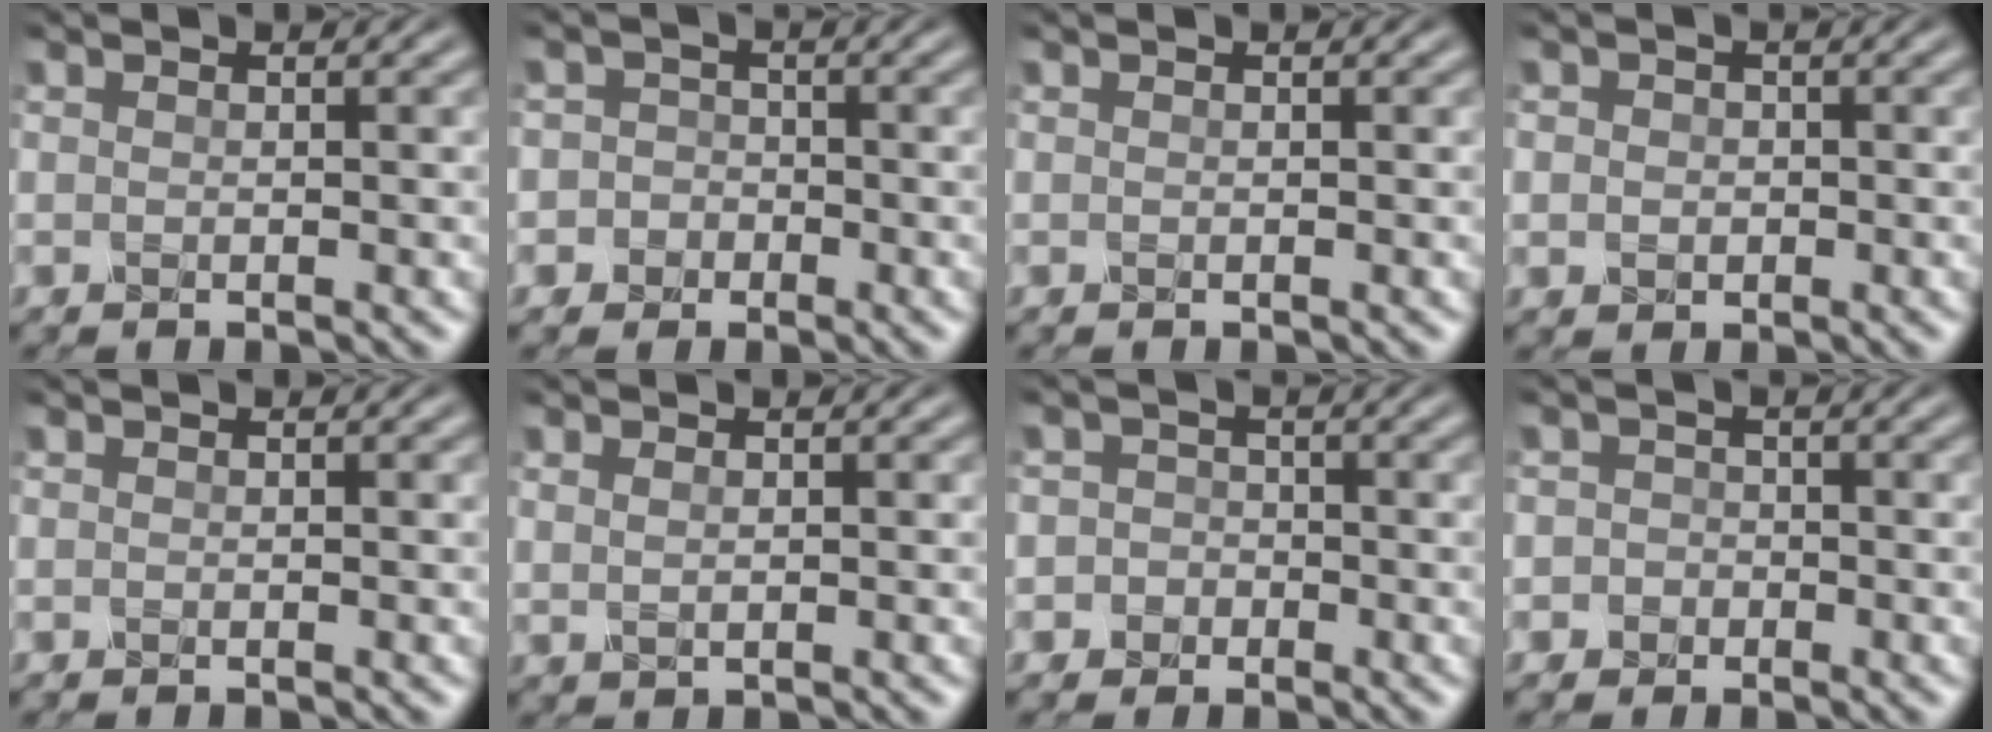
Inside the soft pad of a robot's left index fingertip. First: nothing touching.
{"total": 2.9, "force": [-1.0, 2.7, 0.4], "torque": [0.027, 0.008, -0.037]}
{"total": 0.0}
{"total": 1.6, "force": [0.1, 1.4, 0.6], "torque": [-0.003, 0.000, -0.003]}
{"total": 0.0}
{"total": 0.9, "force": [0.4, 0.5, 0.7], "torque": [-0.018, -0.003, 0.013]}
{"total": 2.4, "force": [-0.8, 2.3, 0.3], "torque": [0.022, 0.009, -0.031]}
{"total": 1.8, "force": [-0.4, 1.7, 0.3], "torque": [0.013, 0.008, -0.022]}